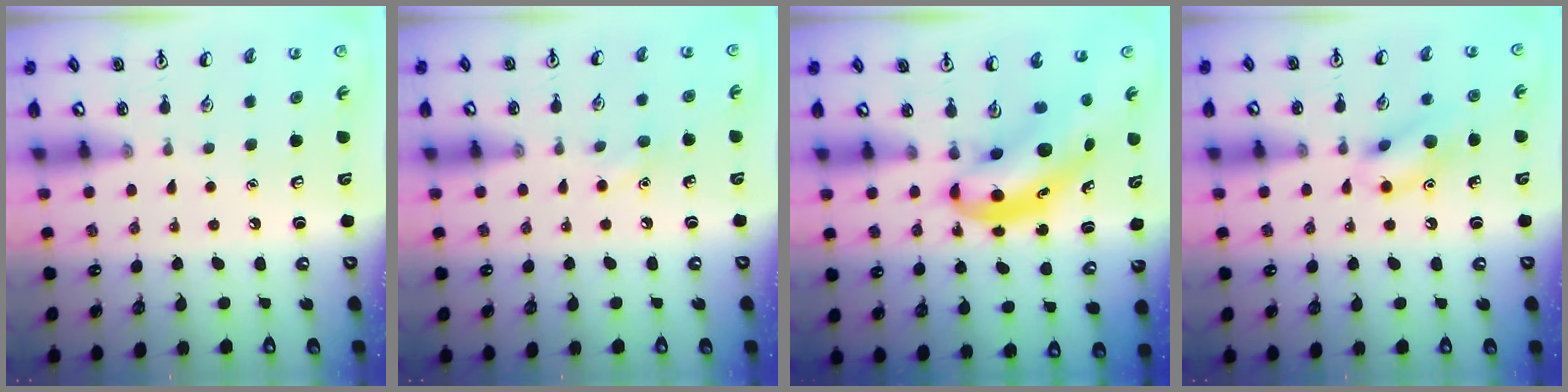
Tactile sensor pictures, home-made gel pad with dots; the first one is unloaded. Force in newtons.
{"total": 5.6, "press": 5.3, "slide": 1.7}
{"total": 5.3, "press": 5.2, "slide": 1.2}
{"total": 10.1, "press": 10.0, "slide": 1.2}